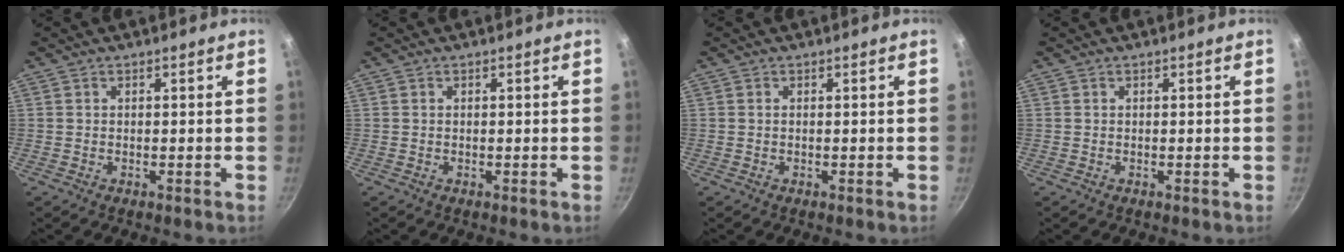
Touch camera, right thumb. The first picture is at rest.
{"total": 0.0}
{"total": 0.0}
{"total": 0.0}